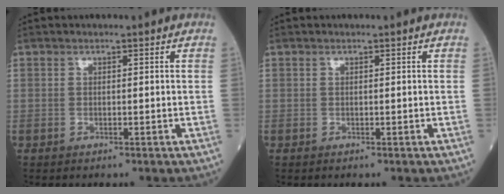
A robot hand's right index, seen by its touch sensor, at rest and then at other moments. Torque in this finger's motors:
{"motor_torque": [-0.08, 0.08, 0.06, 0.01]}